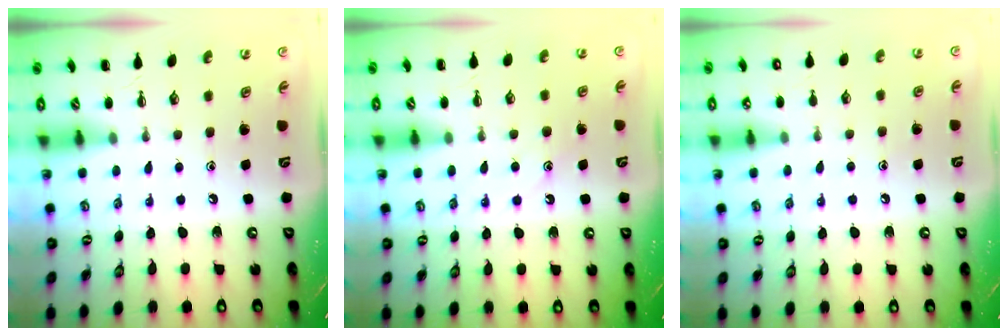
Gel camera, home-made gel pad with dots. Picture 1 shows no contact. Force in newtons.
{"total": 10.8, "press": 10.8, "slide": 1.1}
{"total": 5.2, "press": 5.0, "slide": 1.4}